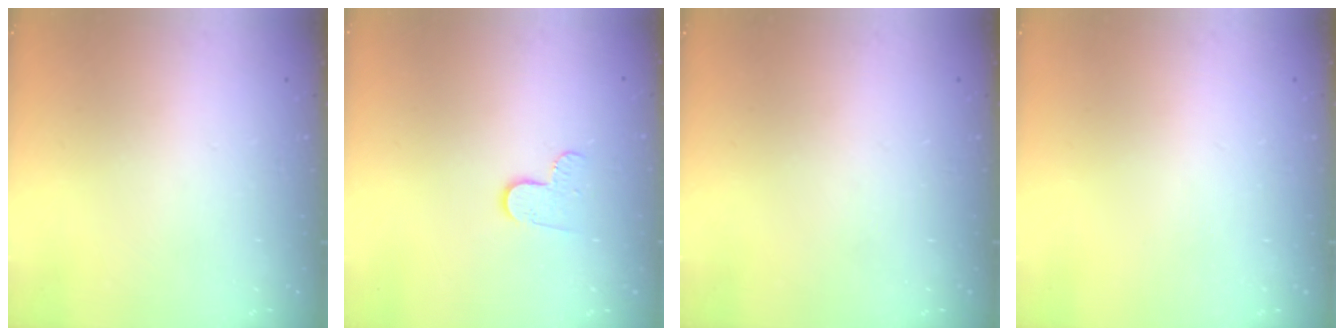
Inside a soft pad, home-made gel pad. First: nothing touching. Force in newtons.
{"total": 6.0, "press": 6.0, "slide": 0.6}
{"total": 0.0}
{"total": 0.0}